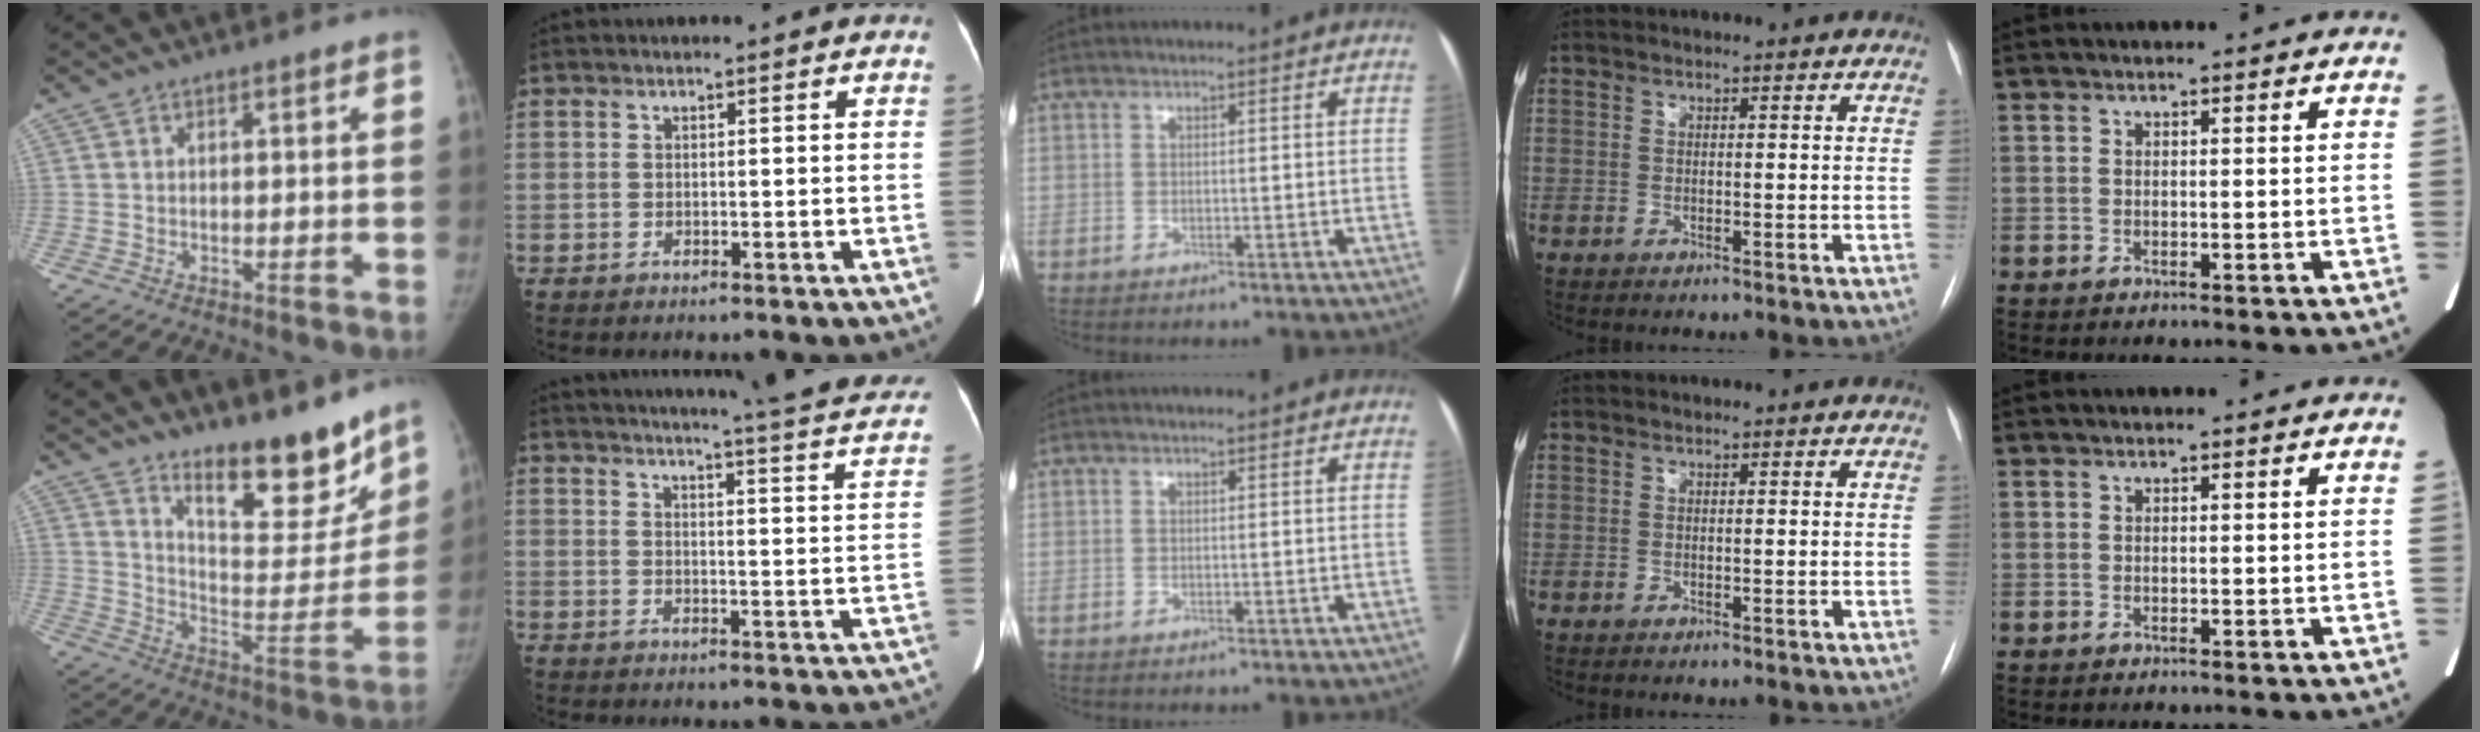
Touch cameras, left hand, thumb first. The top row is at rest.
{"thumb": {"total": 17.9, "force": [13.7, 5.7, 9.9], "torque": [-0.091, -0.114, 0.217]}, "index": {"total": 25.9, "force": [23.5, 0.7, 10.9], "torque": [-0.154, -0.066, 0.268]}}